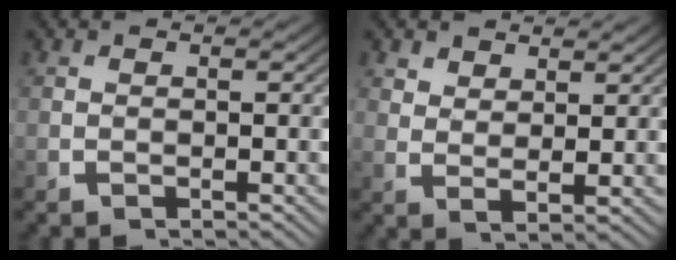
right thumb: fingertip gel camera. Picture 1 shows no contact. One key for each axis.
{"total": 2.4, "fx": 2.2, "fy": 0.4, "fz": 0.9, "tx": -0.014, "ty": -0.003, "tz": 0.048}